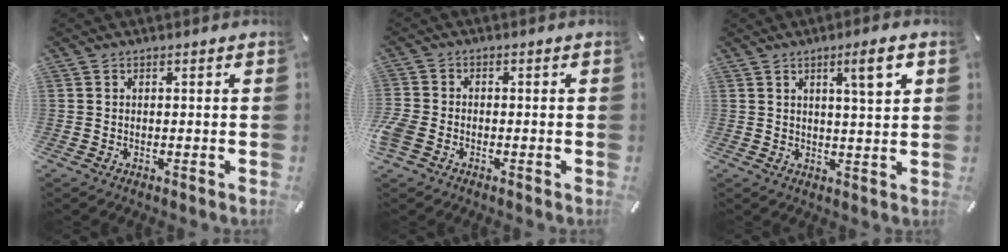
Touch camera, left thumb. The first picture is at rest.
{"total": 3.7, "force": [-1.9, 2.6, 1.8], "torque": [-0.046, 0.005, -0.039]}
{"total": 6.9, "force": [3.2, 0.8, 6.0], "torque": [-0.099, -0.008, 0.047]}